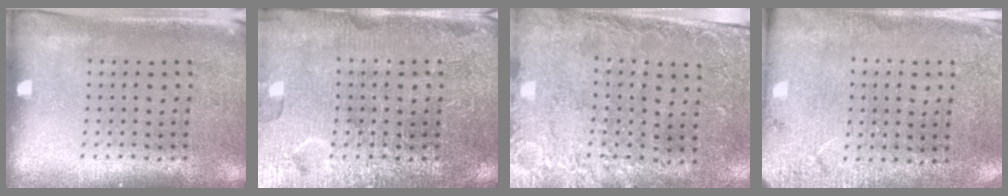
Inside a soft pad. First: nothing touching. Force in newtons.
{"total": 4.0, "press": 3.9, "slide": 0.5}
{"total": 2.6, "press": 2.1, "slide": 1.5}
{"total": 2.6, "press": 2.4, "slide": 0.9}